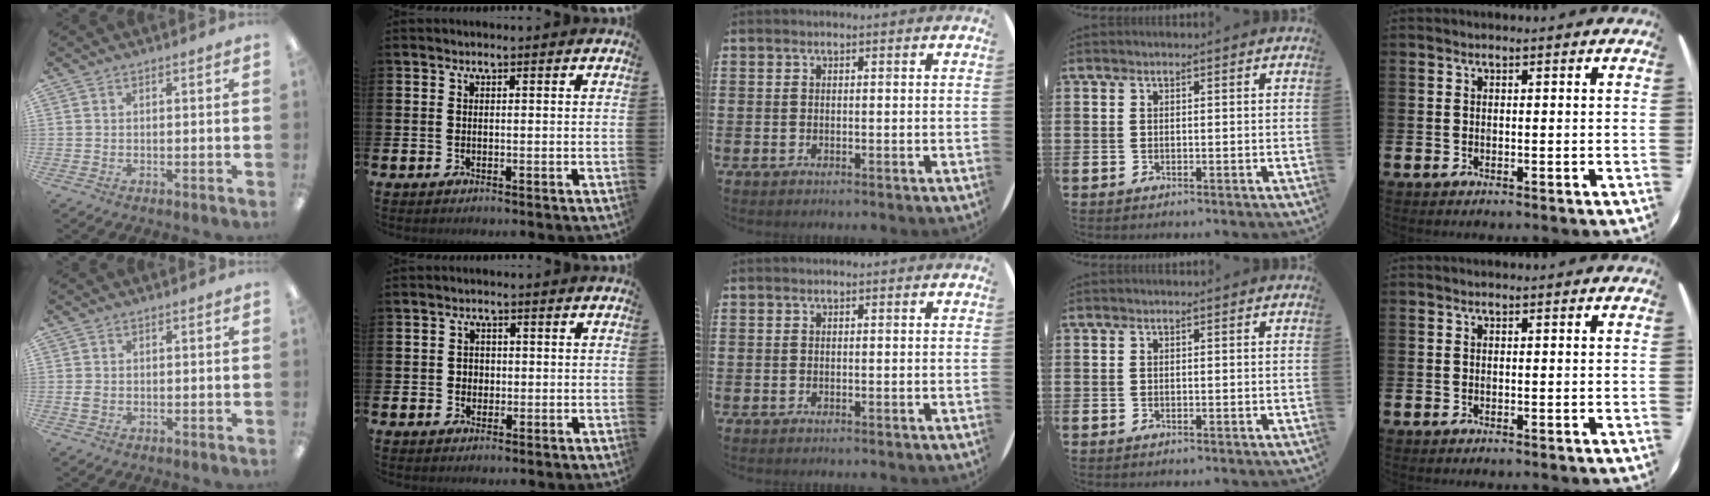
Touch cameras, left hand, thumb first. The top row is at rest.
{"thumb": {"total": 1.3, "force": [-0.1, 0.9, 0.9], "torque": [-0.018, 0.003, -0.002]}, "index": {"total": 1.8, "force": [0.2, 1.7, 0.5], "torque": [0.007, 0.002, -0.004]}}